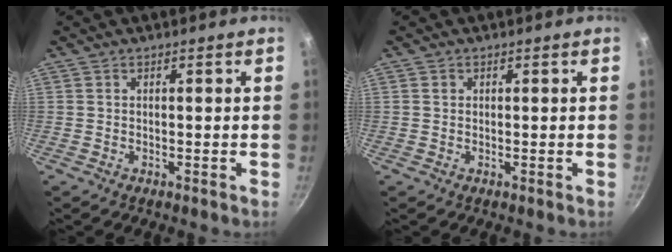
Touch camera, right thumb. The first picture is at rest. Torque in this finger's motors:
{"motor_torque": [-0.57, 0.18, -0.06, 0.10, 0.01]}